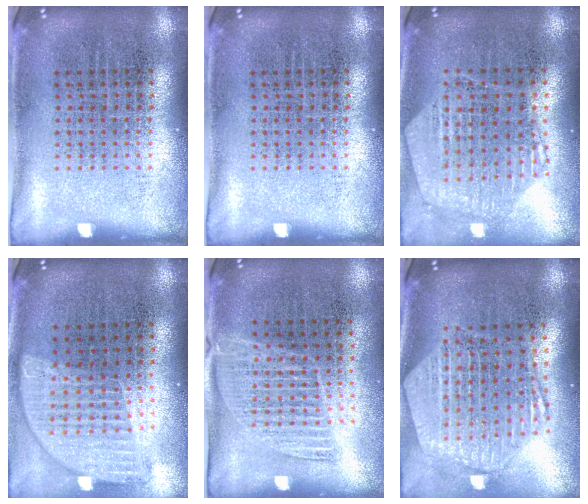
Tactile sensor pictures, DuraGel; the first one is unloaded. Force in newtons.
{"total": 0.0}
{"total": 1.1, "press": 1.1, "slide": 0.2}
{"total": 1.2, "press": 1.2, "slide": 0.5}
{"total": 1.3, "press": 1.2, "slide": 0.6}
{"total": 2.7, "press": 2.2, "slide": 1.5}